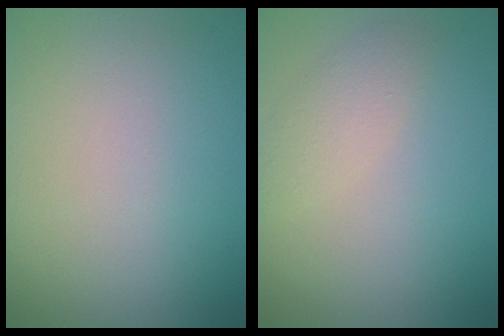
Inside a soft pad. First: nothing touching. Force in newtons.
{"total": 2.0, "press": 2.0, "slide": 0.1}